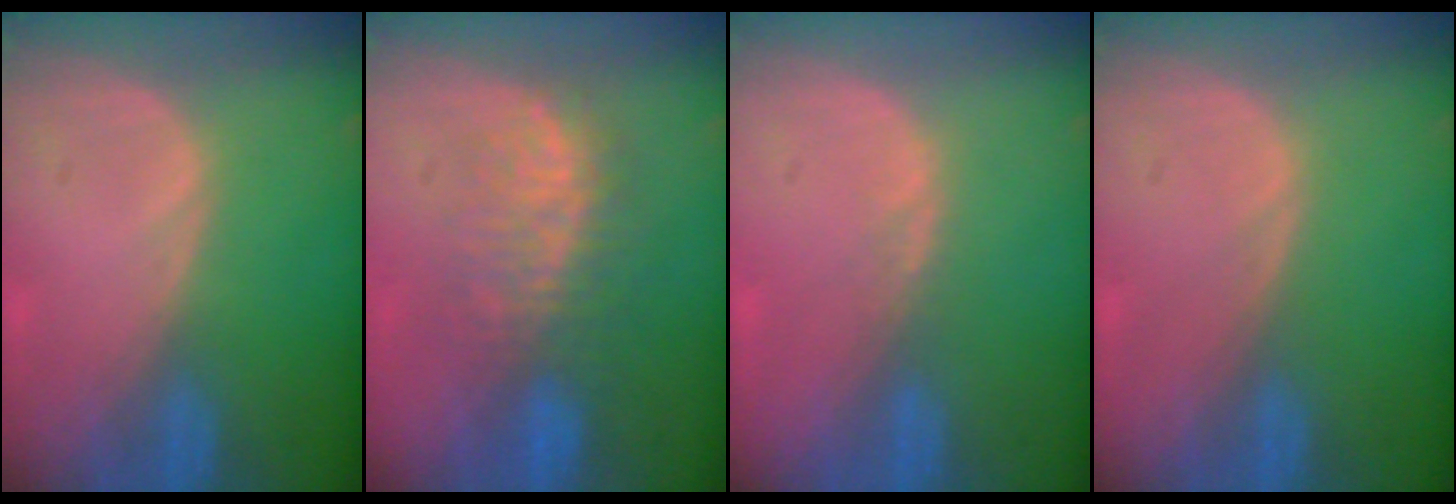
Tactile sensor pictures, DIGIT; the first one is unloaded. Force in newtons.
{"total": 7.8, "press": 7.6, "slide": 2.1}
{"total": 0.8, "press": 0.8, "slide": 0.3}
{"total": 0.0}